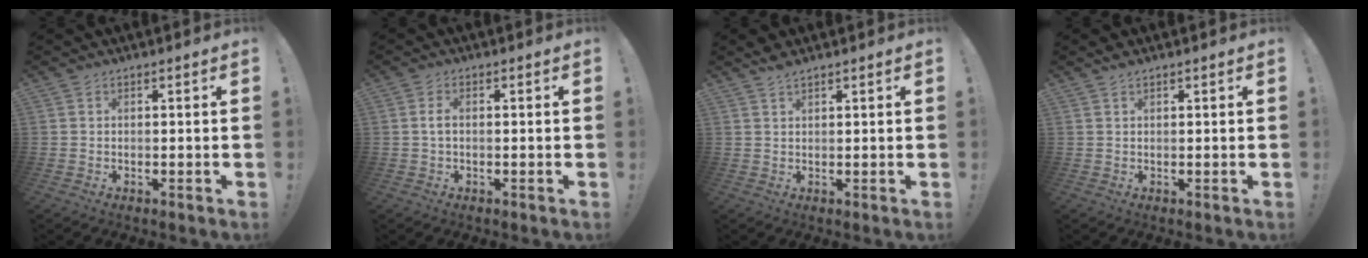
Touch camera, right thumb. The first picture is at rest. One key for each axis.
{"total": 1.9, "fx": 0.0, "fy": 0.7, "fz": 1.8, "tx": -0.038, "ty": 0.006, "tz": 0.001}
{"total": 2.3, "fx": 2.0, "fy": 0.3, "fz": 1.0, "tx": -0.017, "ty": -0.011, "tz": 0.036}
{"total": 0.9, "fx": 0.8, "fy": 0.0, "fz": 0.3, "tx": -0.011, "ty": 0.001, "tz": 0.017}